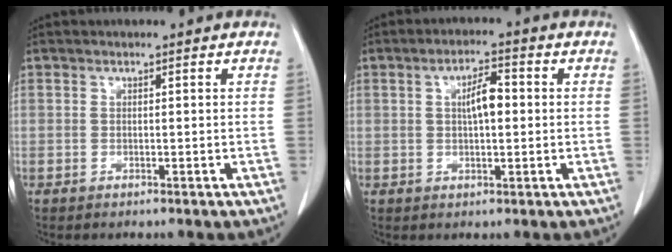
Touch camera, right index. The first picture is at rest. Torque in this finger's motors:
{"motor_torque": [0.38, 0.03, 0.10, 0.03]}